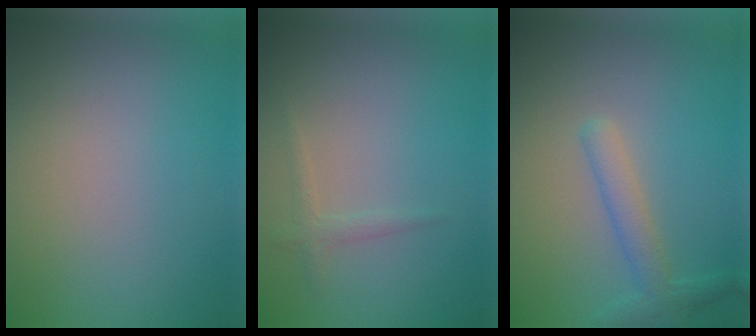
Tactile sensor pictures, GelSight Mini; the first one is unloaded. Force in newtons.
{"total": 1.1, "press": 1.1, "slide": 0.0}
{"total": 2.6, "press": 2.6, "slide": 0.1}